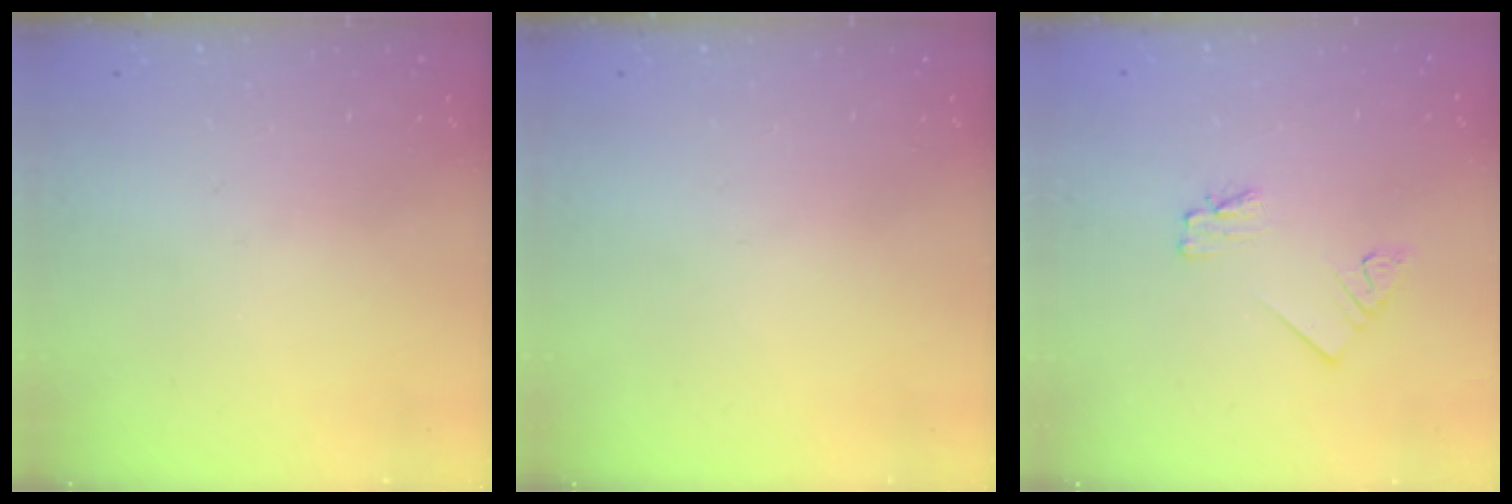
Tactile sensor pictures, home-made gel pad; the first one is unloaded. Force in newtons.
{"total": 0.0}
{"total": 1.7, "press": 1.7, "slide": 0.0}